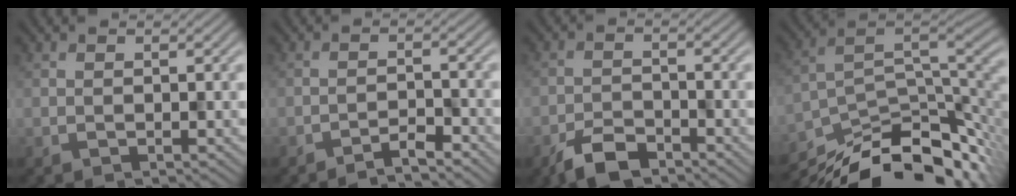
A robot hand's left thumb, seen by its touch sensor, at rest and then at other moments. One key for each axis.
{"total": 2.7, "fx": -2.4, "fy": 0.3, "fz": 1.3, "tx": -0.021, "ty": 0.006, "tz": -0.044}
{"total": 5.0, "fx": -3.7, "fy": 2.1, "fz": 2.6, "tx": -0.045, "ty": -0.005, "tz": -0.072}
{"total": 13.6, "fx": -9.7, "fy": 5.0, "fz": 8.1, "tx": -0.160, "ty": -0.016, "tz": -0.150}